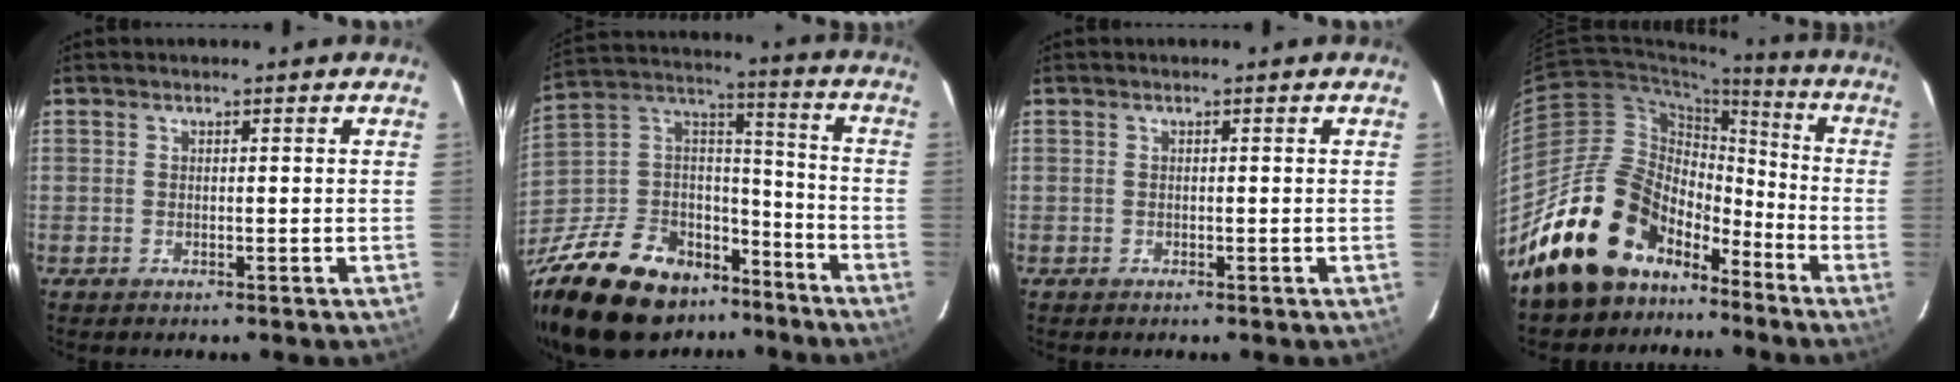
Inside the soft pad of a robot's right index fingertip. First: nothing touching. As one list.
[{"total": 30.7, "force": [-21.0, 16.9, 14.7], "torque": [-0.337, 0.030, -0.323]}, {"total": 0.0}, {"total": 18.6, "force": [-13.6, 10.9, 6.5], "torque": [-0.133, 0.035, -0.221]}]